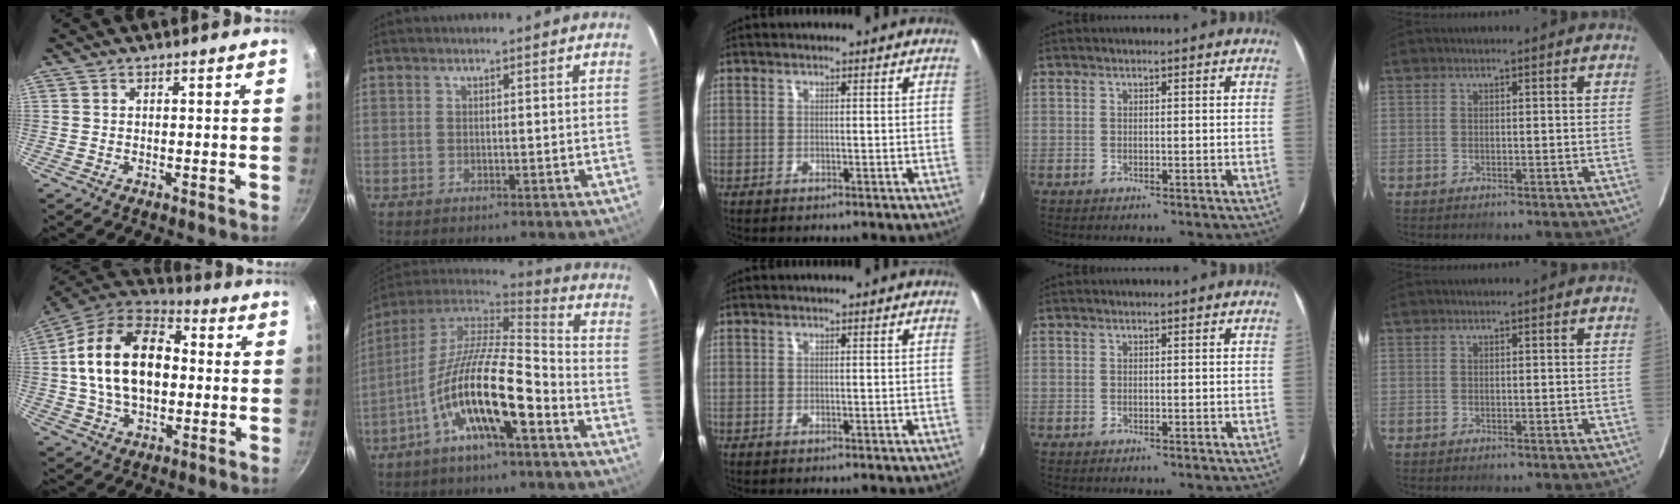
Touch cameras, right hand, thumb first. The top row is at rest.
{"thumb": {"total": 20.5, "force": [1.0, 13.2, 15.7], "torque": [-0.250, 0.033, 0.003]}, "index": {"total": 17.3, "force": [-8.0, 4.1, 14.7], "torque": [-0.268, -0.020, -0.153]}}